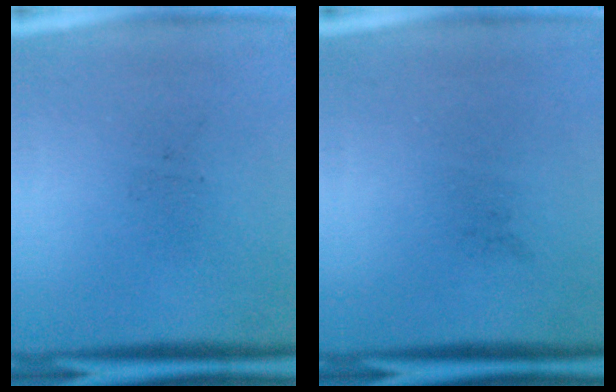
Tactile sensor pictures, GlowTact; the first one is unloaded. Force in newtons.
{"total": 0.0}